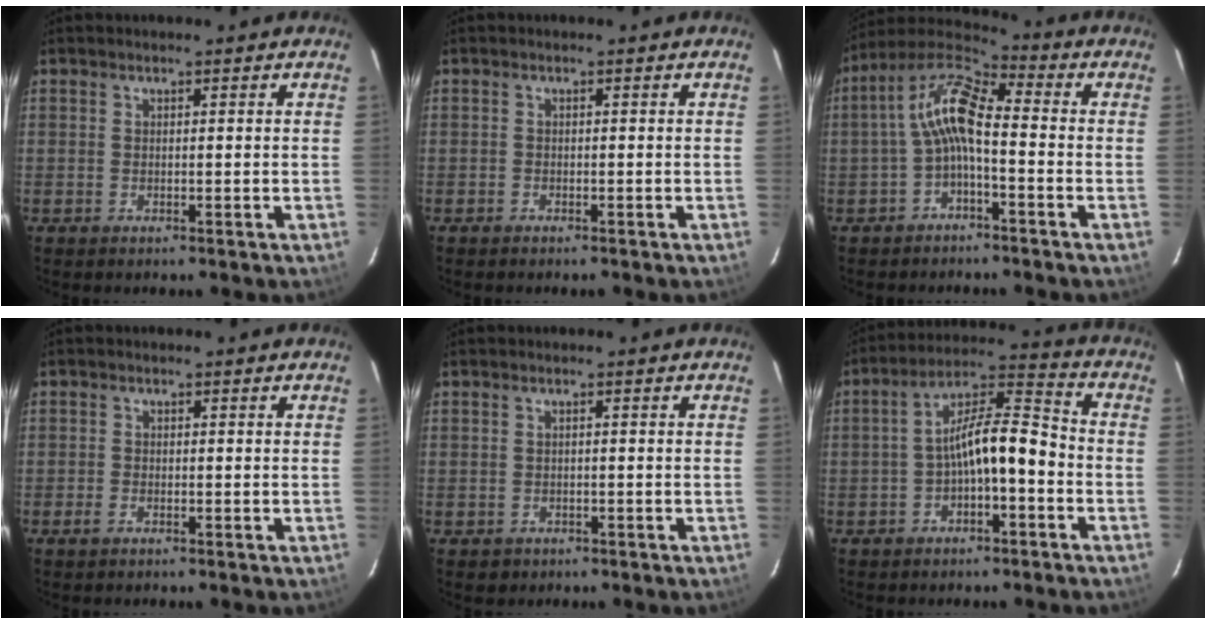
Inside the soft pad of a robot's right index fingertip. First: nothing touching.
{"total": 1.1, "force": [-0.9, 0.5, 0.2], "torque": [-0.012, 0.002, -0.016]}
{"total": 8.9, "force": [-1.8, 3.1, 8.2], "torque": [-0.176, 0.023, -0.037]}
{"total": 1.3, "force": [-0.9, 0.7, 0.7], "torque": [-0.015, -0.001, -0.019]}
{"total": 1.8, "force": [-0.8, 1.5, 0.3], "torque": [-0.009, 0.002, -0.005]}
{"total": 9.4, "force": [-3.1, 3.0, 8.4], "torque": [-0.154, 0.032, -0.048]}